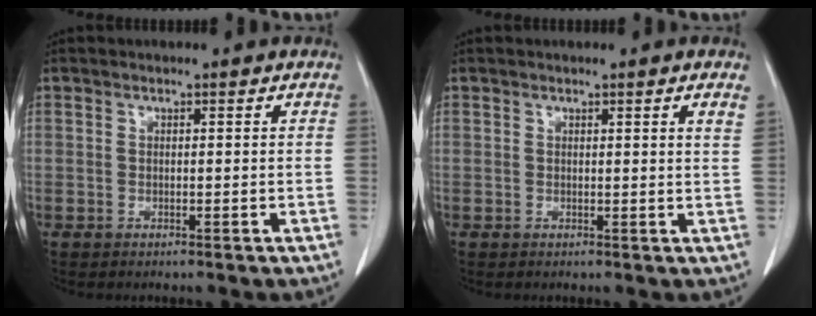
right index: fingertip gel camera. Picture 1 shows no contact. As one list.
[{"total": 1.7, "force": [1.1, -0.2, 1.2], "torque": [-0.019, -0.004, 0.010]}]